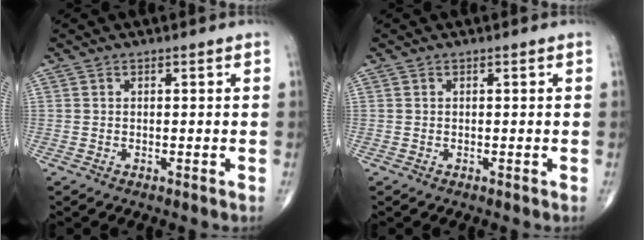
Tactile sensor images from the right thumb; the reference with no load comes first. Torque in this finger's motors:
{"motor_torque": [0.02, 0.02, 0.00, 0.00, 0.00]}